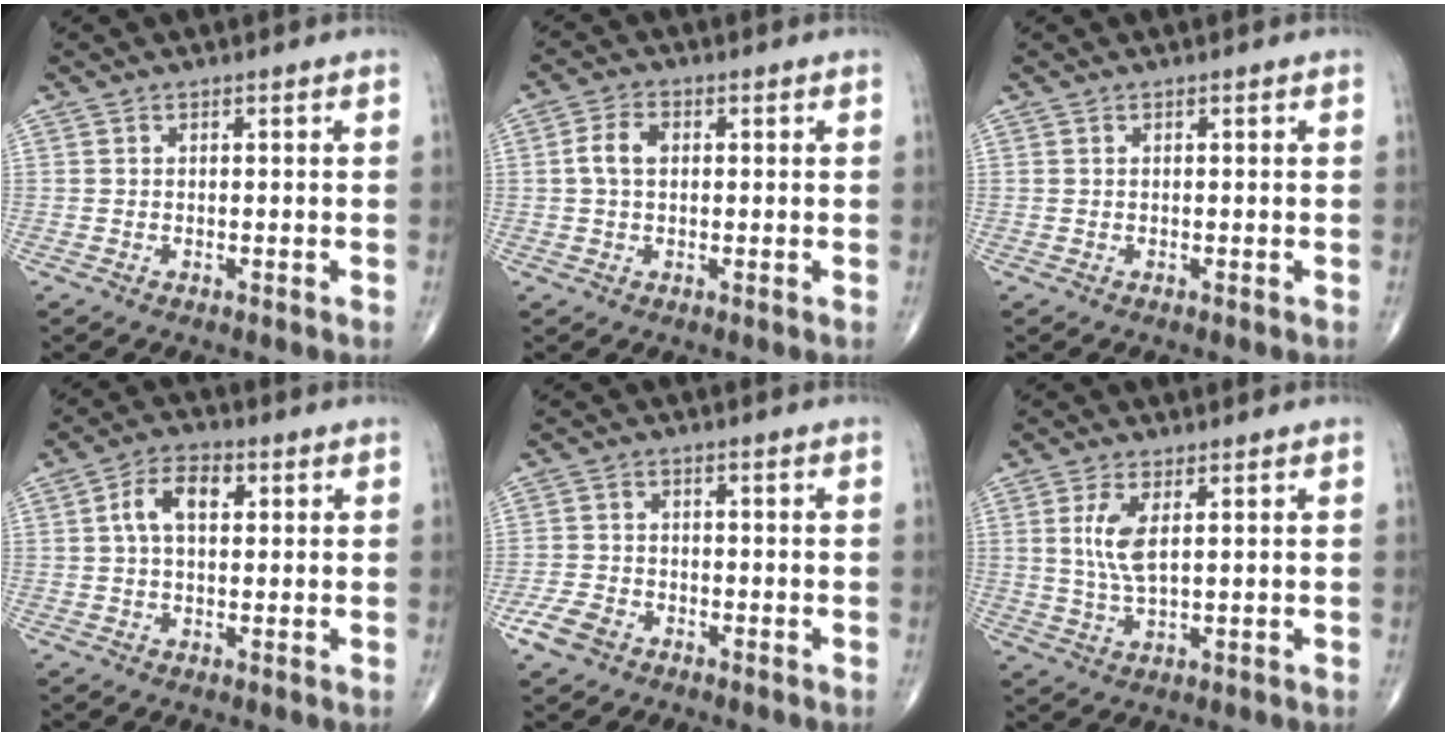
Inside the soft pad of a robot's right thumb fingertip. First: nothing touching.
{"total": 4.1, "force": [0.4, 2.7, 3.1], "torque": [-0.068, 0.013, 0.005]}
{"total": 0.0}
{"total": 6.7, "force": [1.5, 3.8, 5.3], "torque": [-0.093, 0.016, 0.021]}
{"total": 4.8, "force": [-2.8, 3.1, 2.3], "torque": [-0.048, 0.012, -0.052]}
{"total": 5.8, "force": [1.5, 2.1, 5.2], "torque": [-0.111, -0.009, 0.034]}